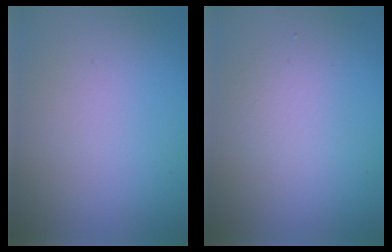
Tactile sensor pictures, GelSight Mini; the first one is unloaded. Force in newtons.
{"total": 1.5, "press": 1.5, "slide": 0.1}